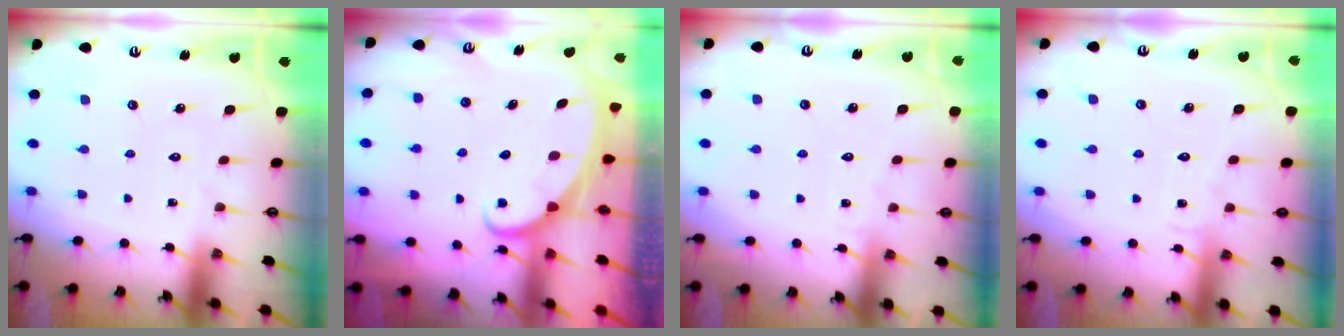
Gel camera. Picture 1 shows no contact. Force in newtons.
{"total": 2.2, "press": 2.2, "slide": 0.2}
{"total": 4.8, "press": 4.7, "slide": 0.4}
{"total": 4.7, "press": 4.7, "slide": 0.4}